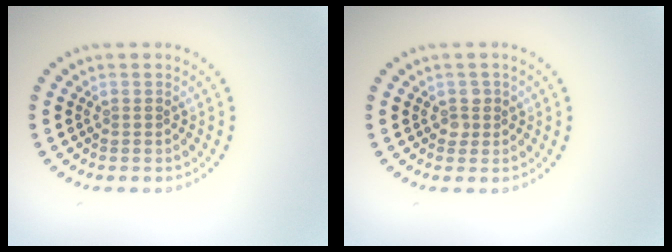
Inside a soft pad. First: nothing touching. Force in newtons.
{"total": 1.2, "press": 1.1, "slide": 0.4}